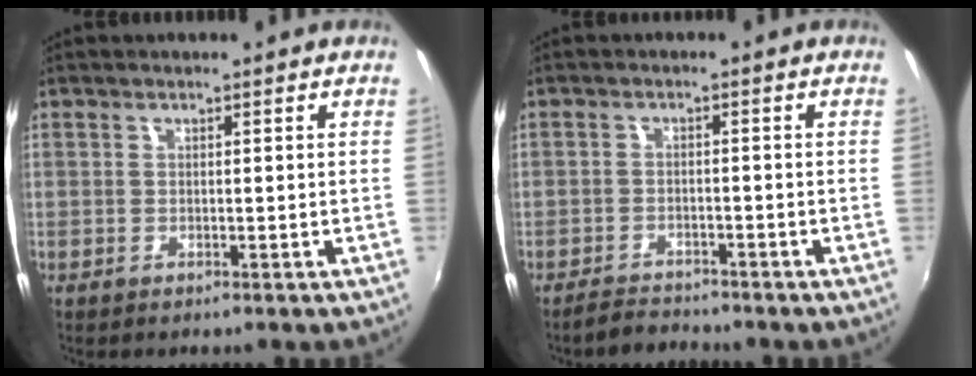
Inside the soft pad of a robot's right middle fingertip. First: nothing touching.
{"total": 3.3, "force": [-3.2, 0.7, 0.3], "torque": [-0.022, 0.001, -0.056]}